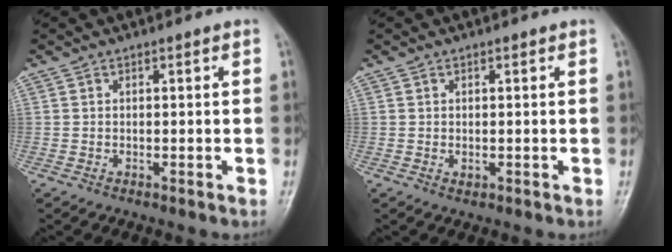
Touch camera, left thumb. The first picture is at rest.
{"total": 0.9, "force": [0.1, 0.6, 0.7], "torque": [-0.009, -0.002, 0.004]}